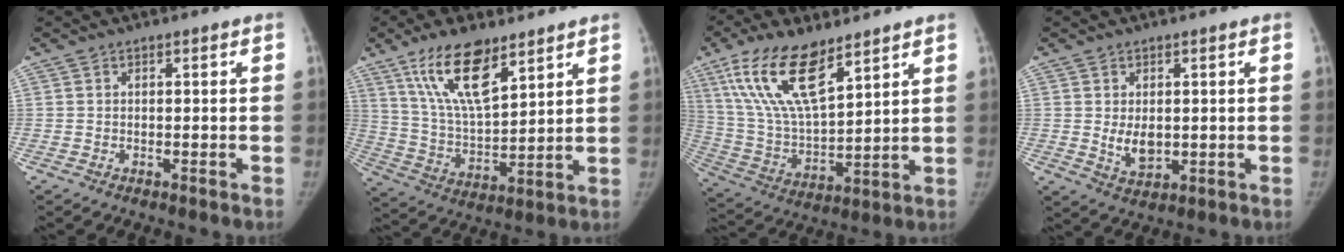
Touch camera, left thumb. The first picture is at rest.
{"total": 15.2, "force": [9.3, 5.8, 10.4], "torque": [-0.167, -0.044, 0.182]}
{"total": 17.8, "force": [10.5, 6.9, 12.7], "torque": [-0.228, -0.041, 0.208]}
{"total": 5.0, "force": [0.1, 3.4, 3.7], "torque": [-0.046, -0.011, 0.013]}